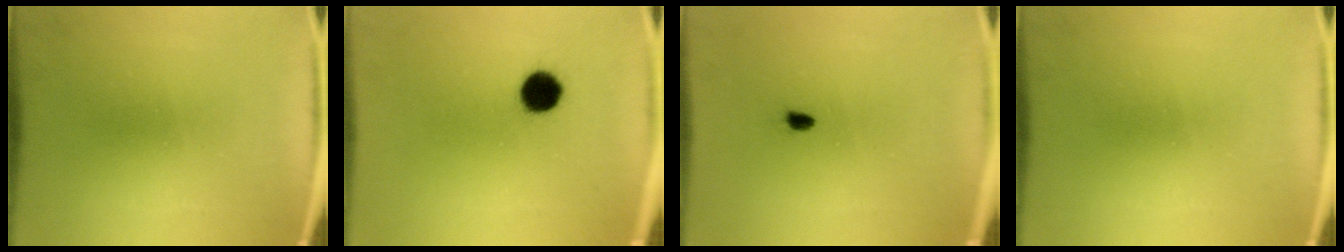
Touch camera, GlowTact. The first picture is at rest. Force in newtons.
{"total": 6.8}
{"total": 1.0}
{"total": 0.0}